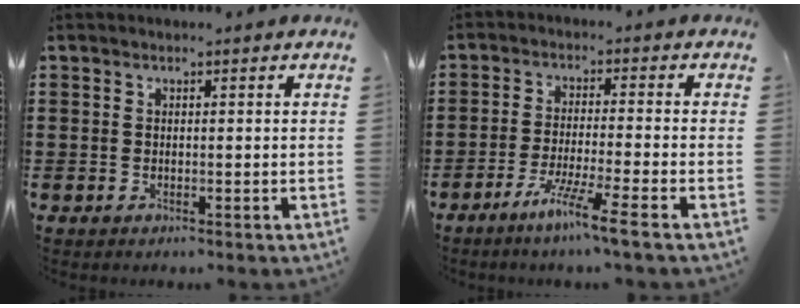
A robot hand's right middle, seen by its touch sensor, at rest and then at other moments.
{"total": 6.0, "force": [-4.5, -0.7, 3.9], "torque": [-0.076, -0.015, -0.085]}